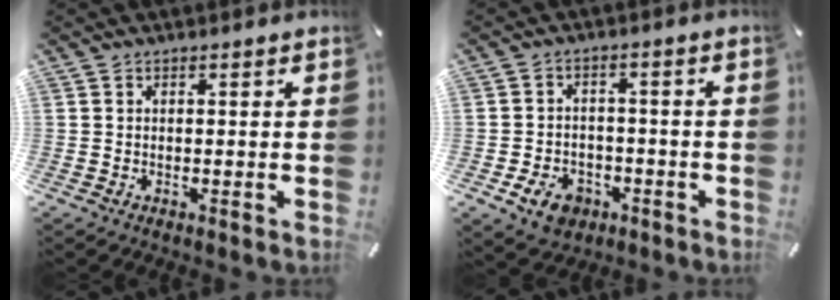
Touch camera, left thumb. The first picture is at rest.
{"total": 7.1, "force": [-3.6, 5.3, 3.1], "torque": [-0.069, 0.021, -0.066]}